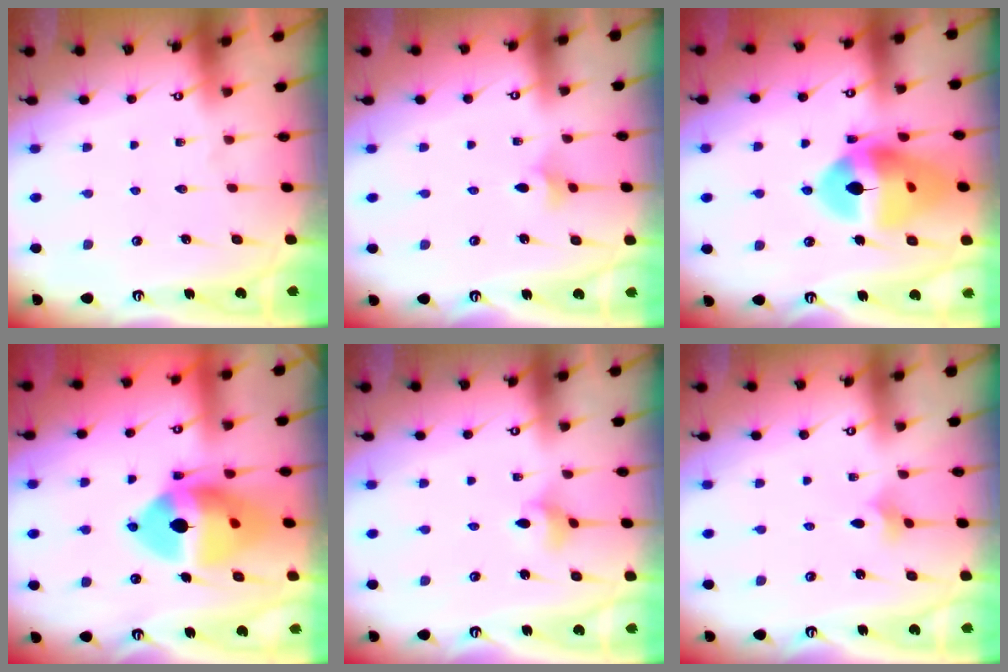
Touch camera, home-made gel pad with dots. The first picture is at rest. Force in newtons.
{"total": 3.0, "press": 2.9, "slide": 0.7}
{"total": 19.0, "press": 18.9, "slide": 2.3}
{"total": 16.7, "press": 16.4, "slide": 2.7}
{"total": 3.3, "press": 3.2, "slide": 0.7}
{"total": 1.8, "press": 1.7, "slide": 0.5}